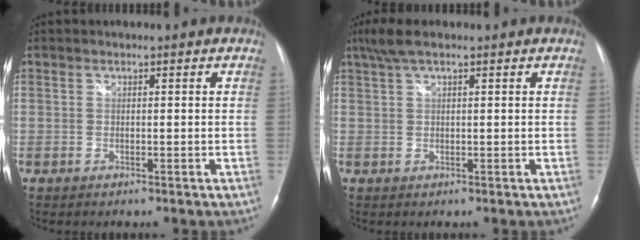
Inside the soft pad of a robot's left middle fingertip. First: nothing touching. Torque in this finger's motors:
{"motor_torque": [0.37, -0.23, -0.01, 0.01]}